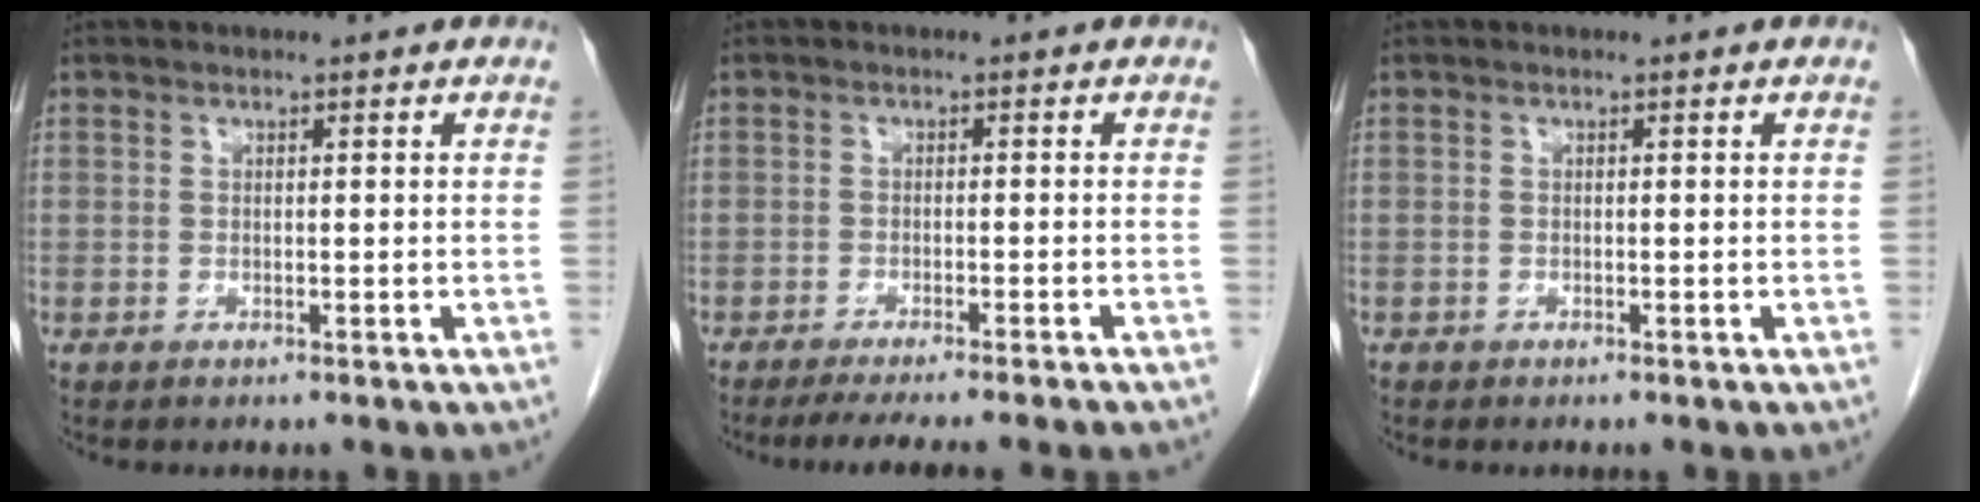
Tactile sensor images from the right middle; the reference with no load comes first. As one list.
[{"total": 9.7, "force": [-8.3, -0.5, 4.8], "torque": [-0.042, -0.019, -0.116]}, {"total": 0.0}]